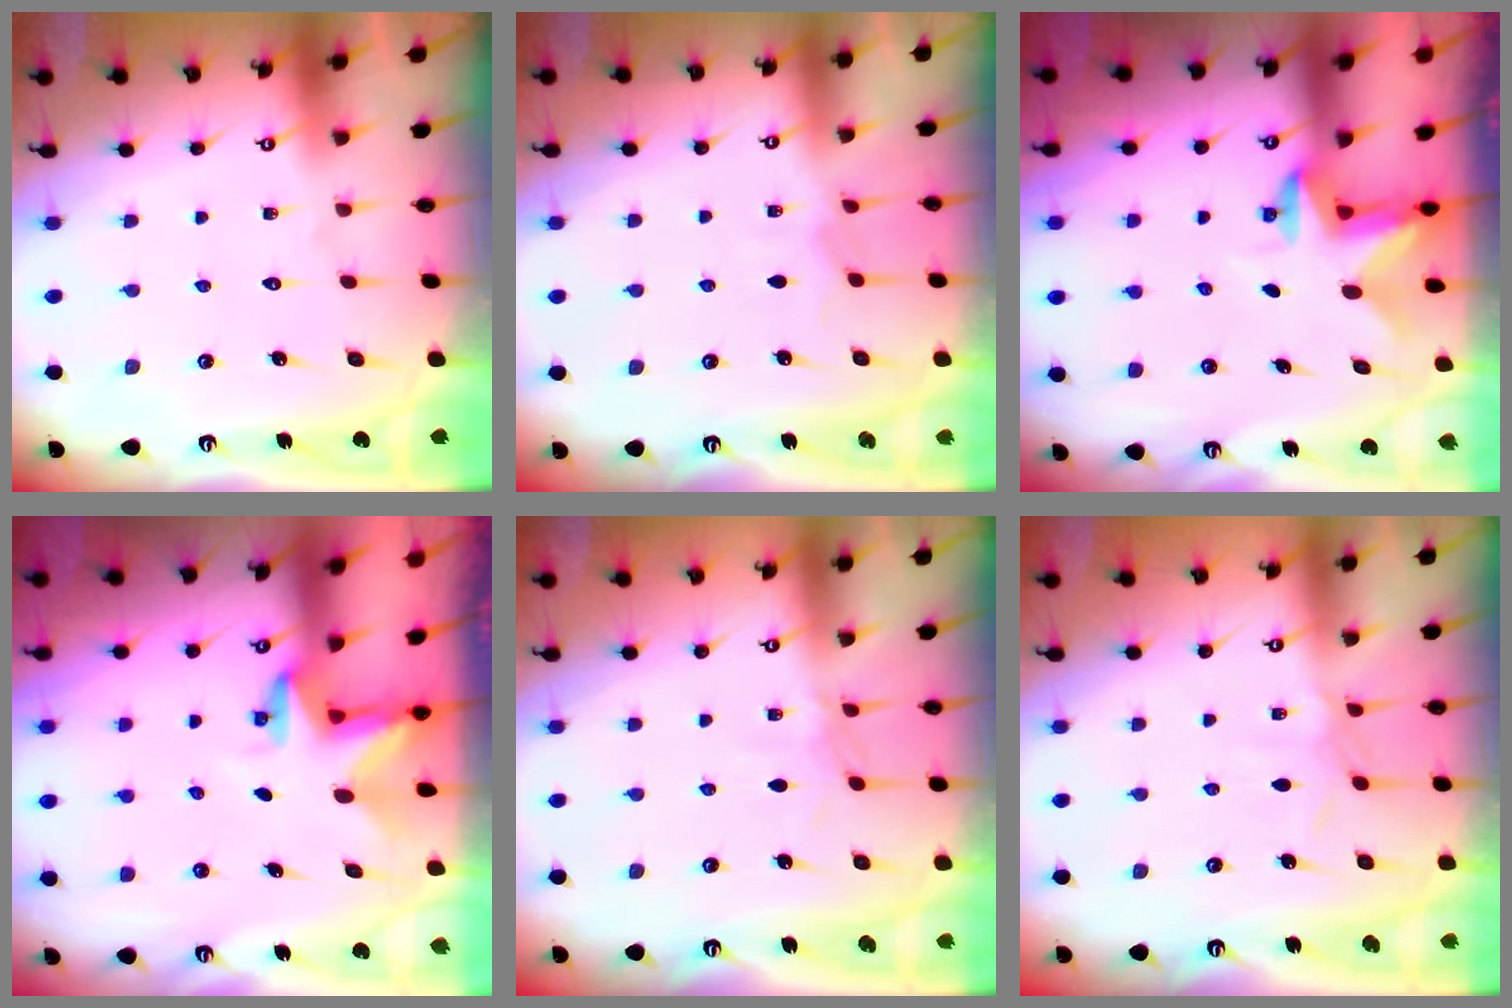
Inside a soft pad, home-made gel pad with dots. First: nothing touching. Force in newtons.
{"total": 3.8, "press": 3.7, "slide": 0.6}
{"total": 2.7, "press": 2.7, "slide": 0.5}
{"total": 2.8, "press": 2.8, "slide": 0.2}
{"total": 2.6, "press": 2.5, "slide": 0.5}
{"total": 2.9, "press": 2.9, "slide": 0.6}